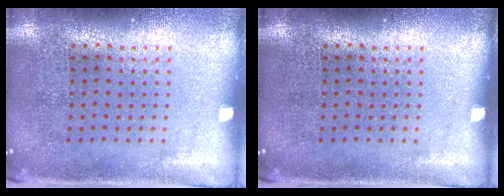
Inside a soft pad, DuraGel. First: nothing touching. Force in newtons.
{"total": 0.0}